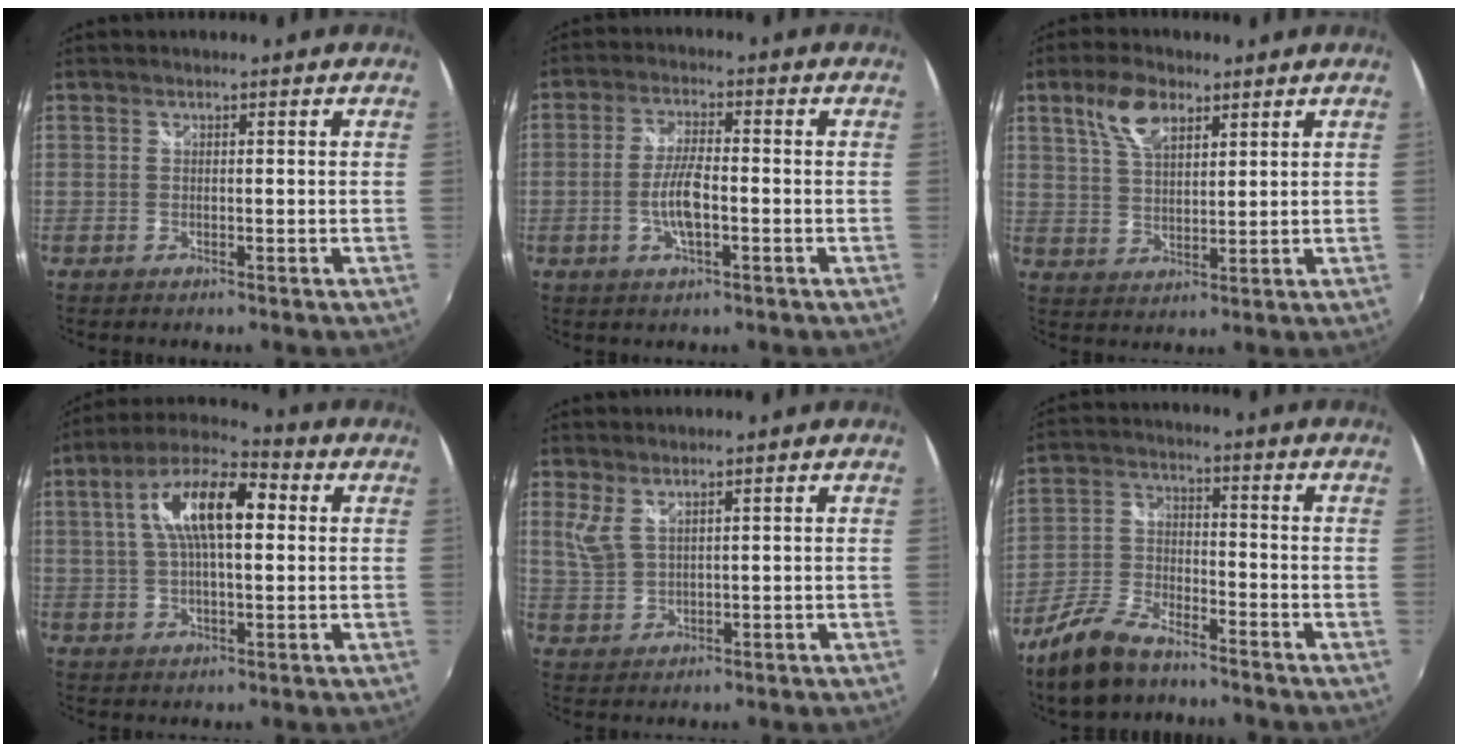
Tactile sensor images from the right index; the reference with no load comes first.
{"total": 6.3, "force": [-1.7, 1.8, 5.8], "torque": [-0.118, -0.001, -0.031]}
{"total": 7.8, "force": [4.3, 3.8, 5.2], "torque": [-0.101, 0.015, 0.084]}
{"total": 13.4, "force": [2.8, 5.1, 12.1], "torque": [-0.220, 0.027, 0.040]}
{"total": 3.6, "force": [2.2, 1.4, 2.5], "torque": [-0.055, -0.004, 0.047]}
{"total": 11.0, "force": [-8.3, 3.9, 6.0], "torque": [-0.139, -0.006, -0.167]}